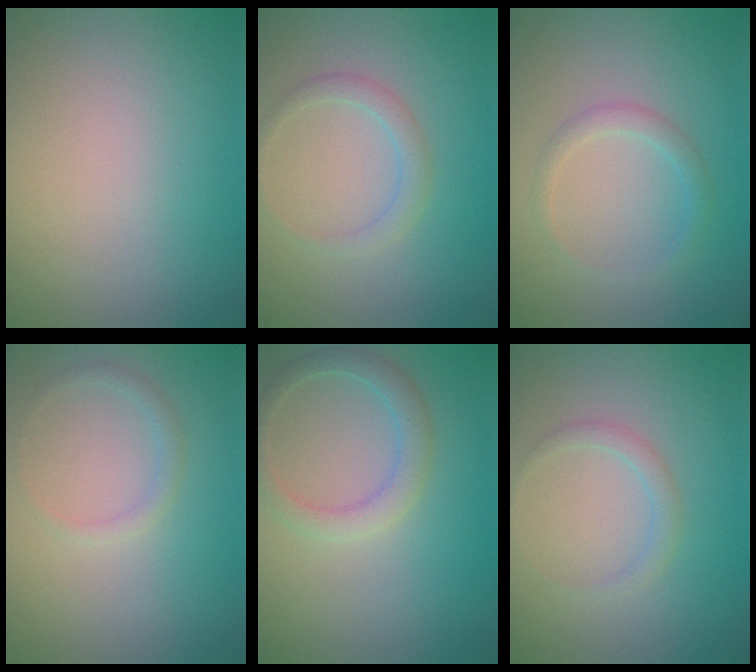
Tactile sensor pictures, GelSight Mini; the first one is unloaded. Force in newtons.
{"total": 1.8, "press": 1.8, "slide": 0.0}
{"total": 1.5, "press": 1.5, "slide": 0.0}
{"total": 1.1, "press": 1.1, "slide": 0.1}
{"total": 2.5, "press": 2.5, "slide": 0.0}
{"total": 1.3, "press": 1.3, "slide": 0.0}